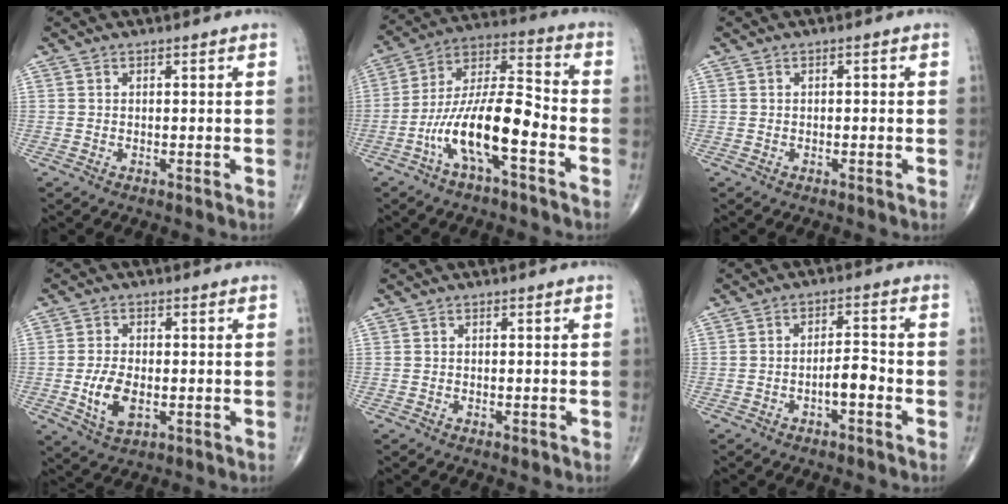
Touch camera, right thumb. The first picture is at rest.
{"total": 15.2, "force": [-6.0, 4.5, 13.2], "torque": [-0.250, 0.062, -0.111]}
{"total": 0.6, "force": [-0.1, 0.4, 0.4], "torque": [0.000, 0.000, -0.005]}
{"total": 7.1, "force": [-1.3, 3.9, 5.8], "torque": [-0.109, -0.003, -0.019]}
{"total": 0.7, "force": [-0.4, 0.3, 0.4], "torque": [-0.007, -0.001, -0.005]}
{"total": 4.4, "force": [-1.8, 1.6, 3.6], "torque": [-0.053, 0.026, -0.032]}